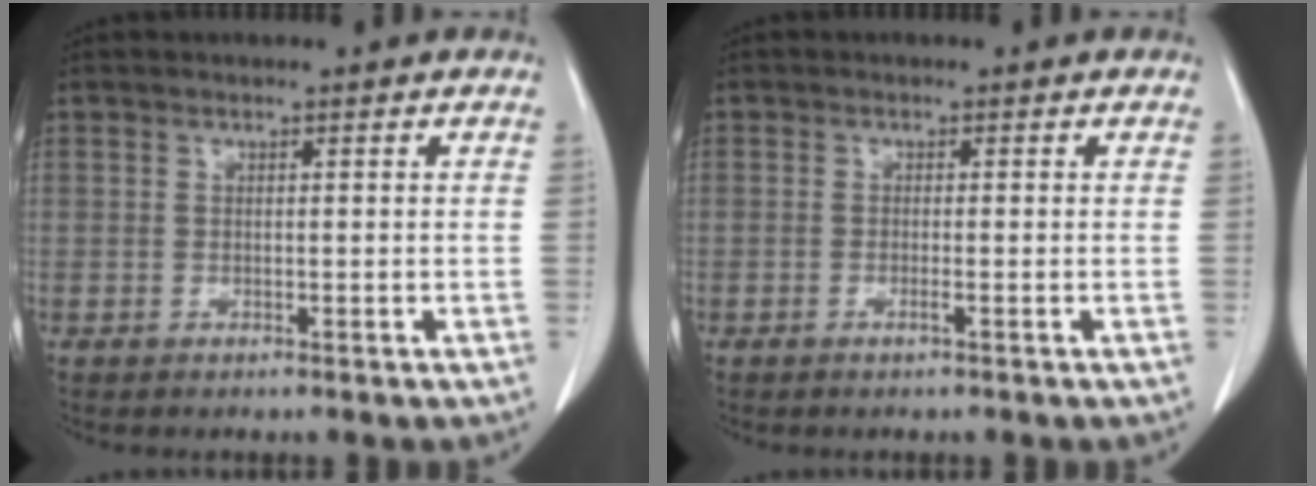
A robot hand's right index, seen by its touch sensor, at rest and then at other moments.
{"total": 0.7, "force": [-0.4, -0.1, 0.6], "torque": [-0.011, 0.001, -0.005]}